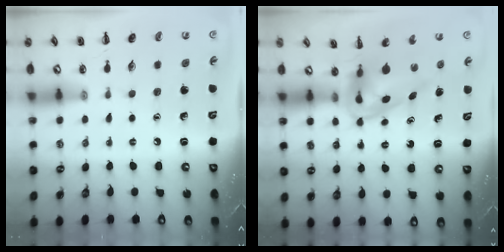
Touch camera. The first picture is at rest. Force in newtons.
{"total": 4.0, "press": 3.9, "slide": 0.7}